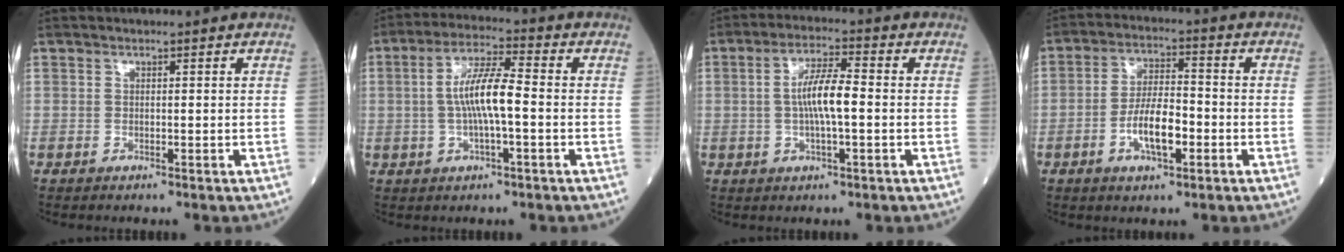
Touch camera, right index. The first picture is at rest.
{"total": 8.3, "force": [-0.5, 1.2, 8.1], "torque": [-0.160, 0.011, -0.015]}
{"total": 6.9, "force": [-0.2, 1.1, 6.8], "torque": [-0.132, 0.009, -0.009]}
{"total": 7.7, "force": [-2.6, 2.5, 6.9], "torque": [-0.132, 0.007, -0.047]}